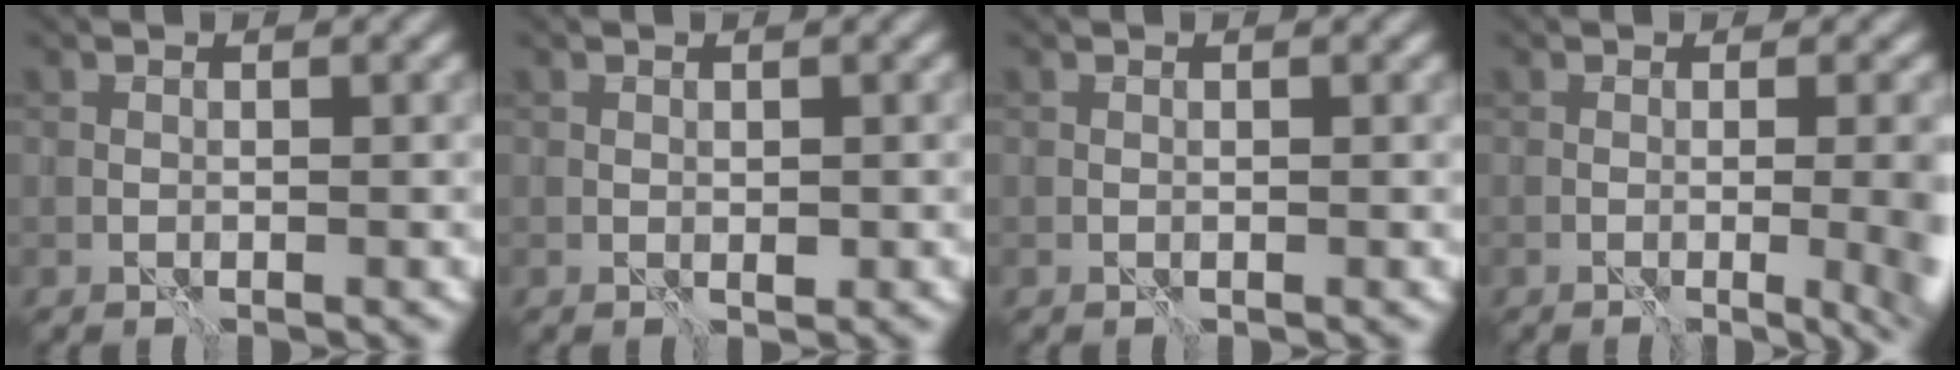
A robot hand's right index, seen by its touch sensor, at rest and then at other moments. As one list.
[{"total": 0.6, "force": [0.0, 0.4, 0.5], "torque": [-0.006, -0.001, 0.000]}, {"total": 0.0}, {"total": 7.9, "force": [-1.0, 3.3, 7.1], "torque": [-0.050, 0.001, -0.009]}]